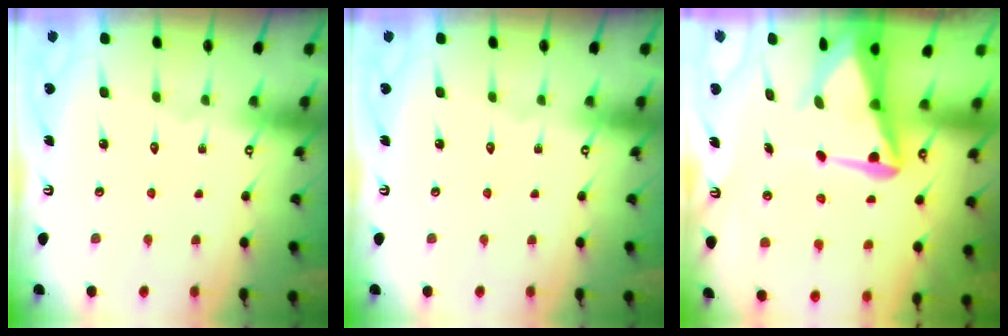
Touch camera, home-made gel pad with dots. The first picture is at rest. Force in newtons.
{"total": 0.0}
{"total": 7.6, "press": 7.5, "slide": 1.6}